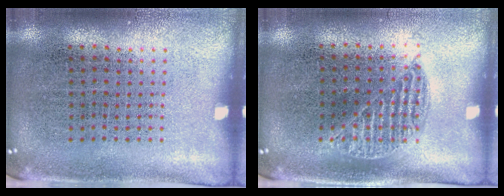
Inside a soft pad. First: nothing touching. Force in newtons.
{"total": 0.9, "press": 0.8, "slide": 0.4}